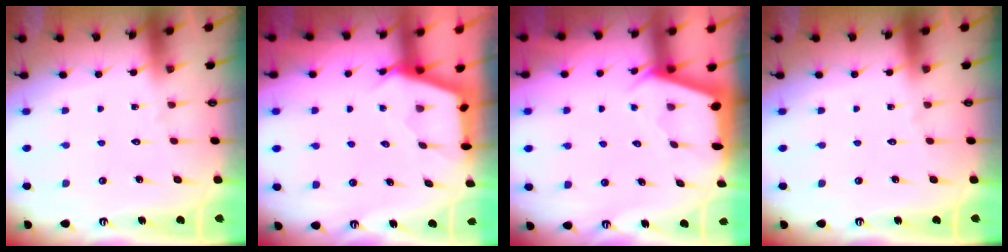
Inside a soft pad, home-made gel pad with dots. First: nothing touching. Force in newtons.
{"total": 2.8, "press": 2.8, "slide": 0.4}
{"total": 2.4, "press": 2.4, "slide": 0.3}
{"total": 0.0}